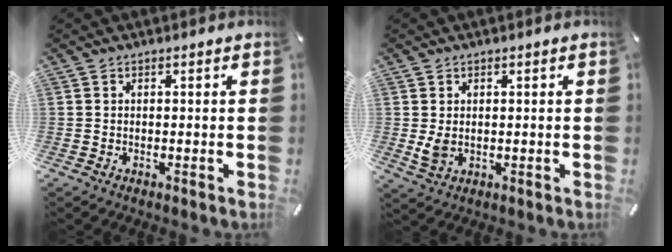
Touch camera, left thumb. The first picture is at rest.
{"total": 3.6, "force": [0.4, 2.8, 2.3], "torque": [-0.048, -0.005, 0.005]}